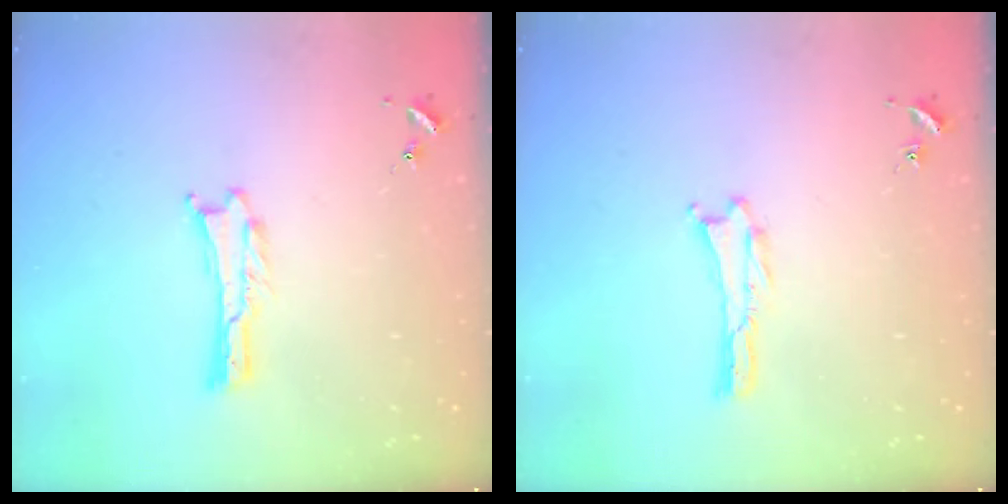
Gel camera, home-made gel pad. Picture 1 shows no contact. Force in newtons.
{"total": 0.0}